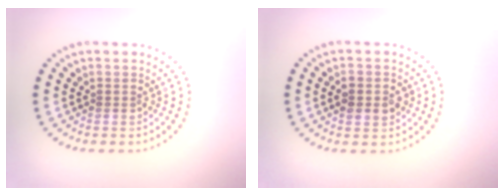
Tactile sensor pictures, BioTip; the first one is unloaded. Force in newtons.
{"total": 2.4, "press": 2.4, "slide": 0.2}